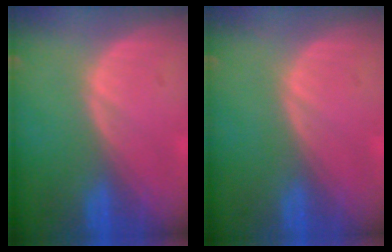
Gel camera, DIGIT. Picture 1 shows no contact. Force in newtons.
{"total": 0.0}